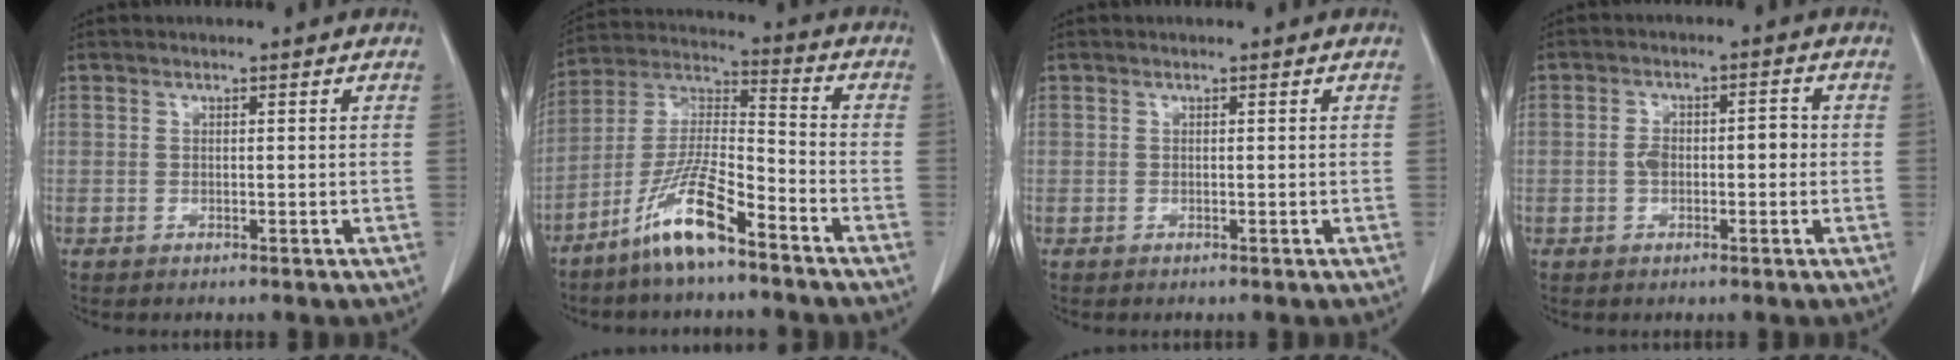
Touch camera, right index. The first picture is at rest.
{"total": 12.3, "force": [-8.1, 1.7, 9.1], "torque": [-0.189, -0.010, -0.159]}
{"total": 0.0}
{"total": 3.5, "force": [-0.2, 2.2, 2.7], "torque": [-0.045, 0.020, 0.000]}